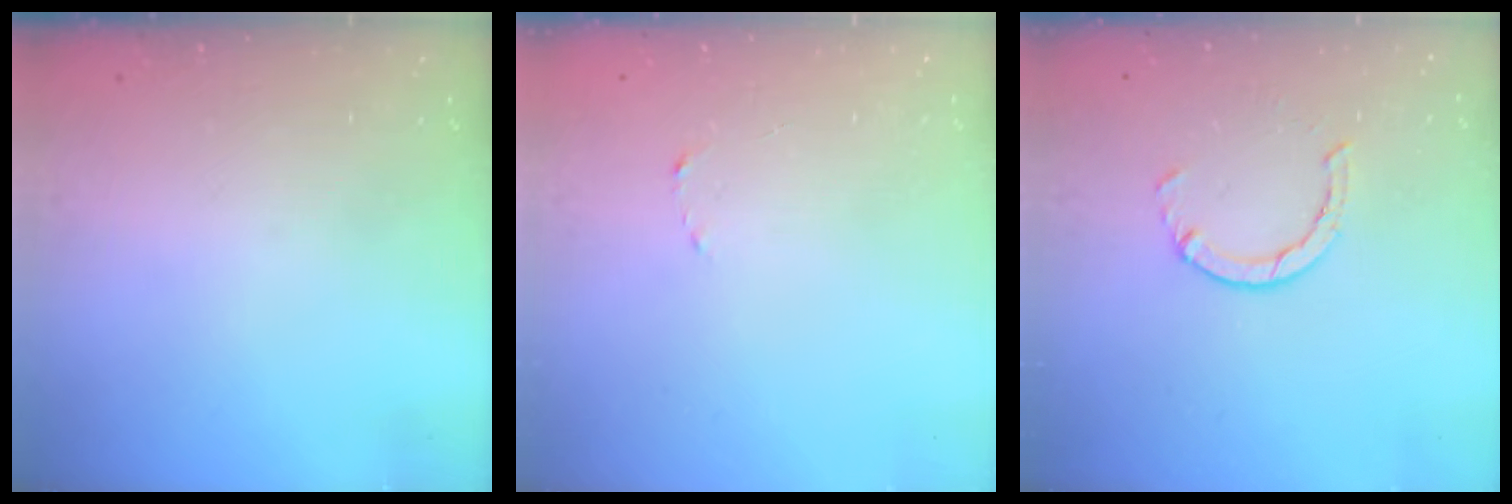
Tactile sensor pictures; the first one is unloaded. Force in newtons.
{"total": 1.5, "press": 1.5, "slide": 0.2}
{"total": 2.9, "press": 2.9, "slide": 0.4}